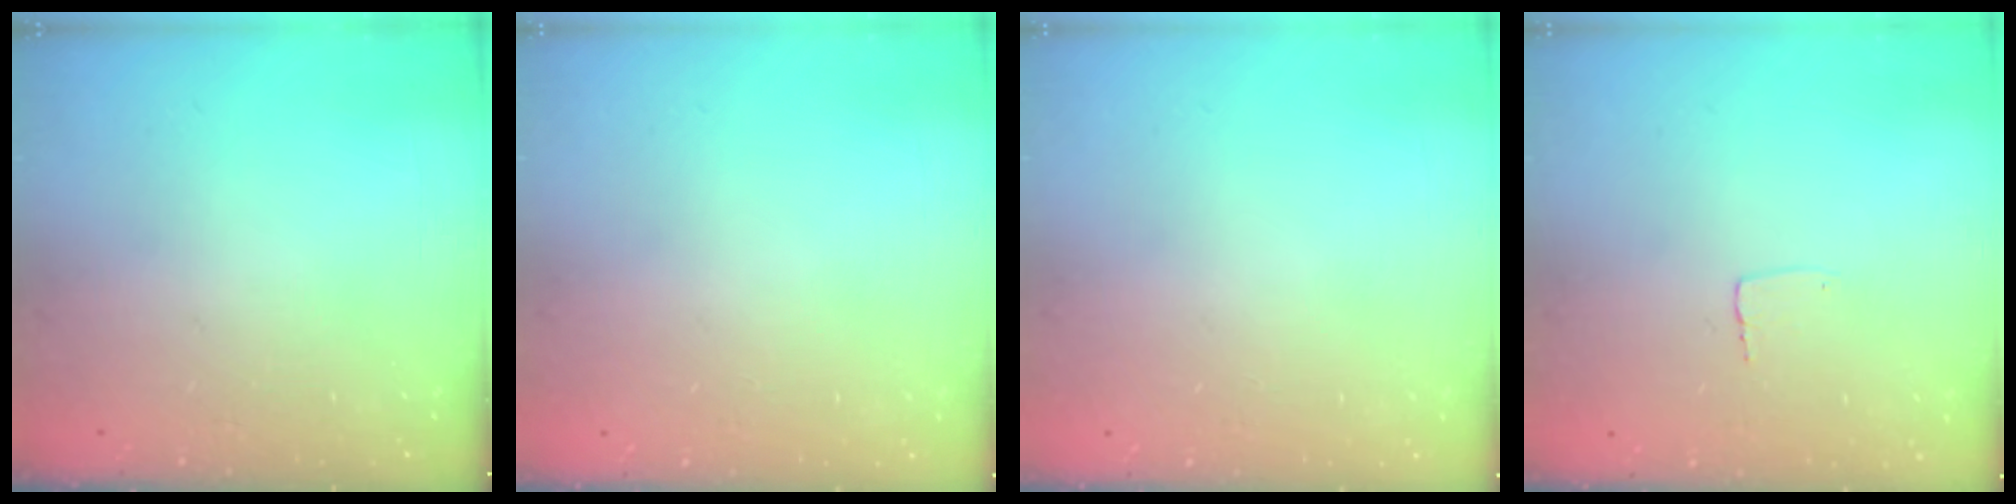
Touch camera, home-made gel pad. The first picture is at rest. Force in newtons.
{"total": 0.0}
{"total": 0.0}
{"total": 2.7, "press": 2.7, "slide": 0.1}